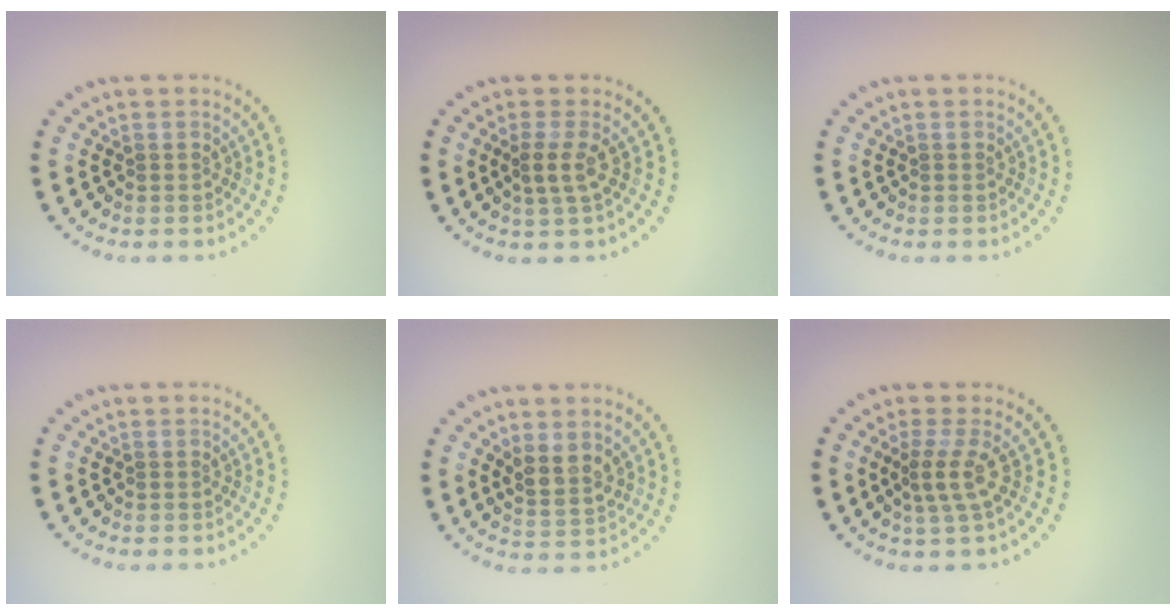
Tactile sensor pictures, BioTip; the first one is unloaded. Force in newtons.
{"total": 1.9, "press": 1.6, "slide": 1.0}
{"total": 0.0}
{"total": 0.0}
{"total": 2.5, "press": 2.2, "slide": 1.2}
{"total": 2.5, "press": 1.7, "slide": 1.8}